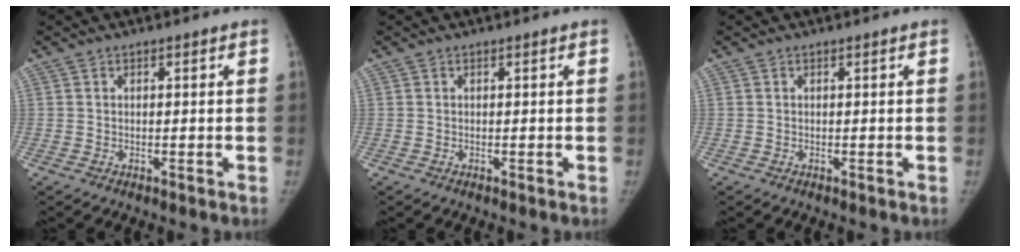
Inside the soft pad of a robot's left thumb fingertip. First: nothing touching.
{"total": 0.0}
{"total": 0.0}